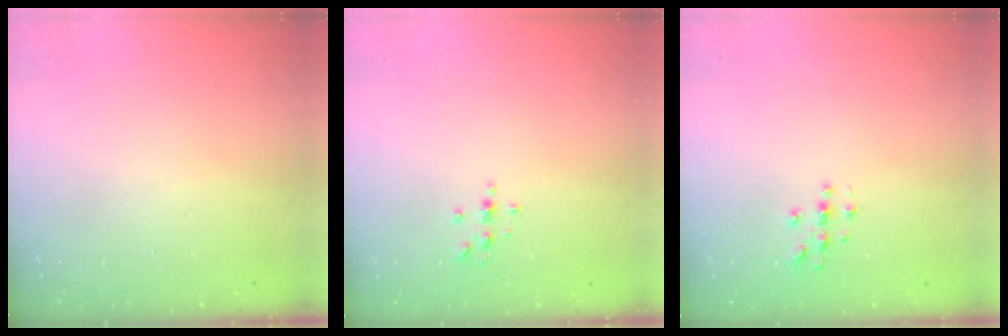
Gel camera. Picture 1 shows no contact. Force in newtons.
{"total": 3.4, "press": 3.4, "slide": 0.4}
{"total": 2.8, "press": 2.8, "slide": 0.2}